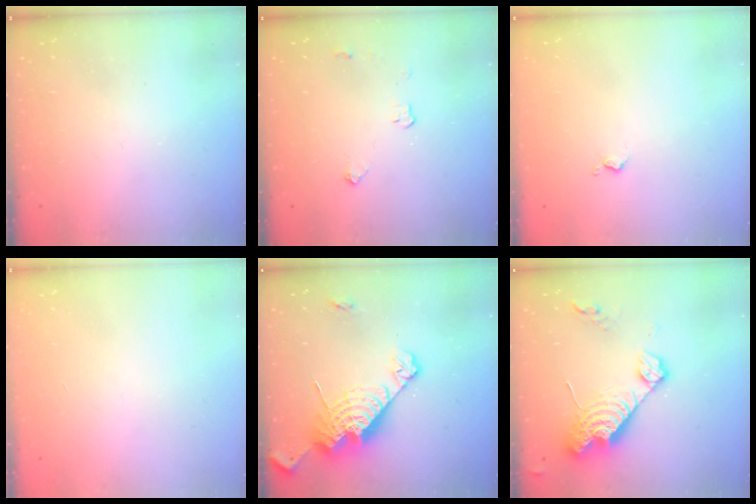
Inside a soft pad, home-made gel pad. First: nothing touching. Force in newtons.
{"total": 3.1, "press": 3.1, "slide": 0.5}
{"total": 2.7, "press": 2.6, "slide": 0.5}
{"total": 0.0}
{"total": 19.9, "press": 19.8, "slide": 1.7}
{"total": 15.2, "press": 15.2, "slide": 1.1}